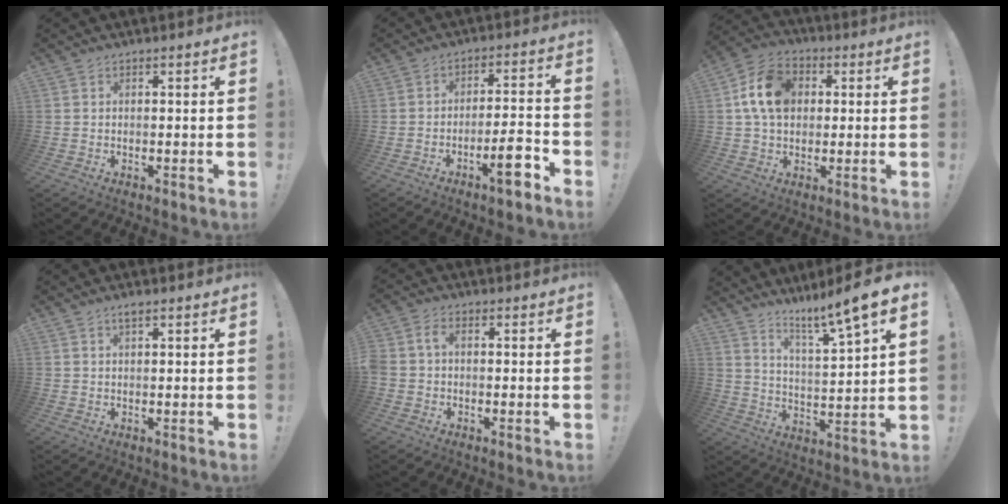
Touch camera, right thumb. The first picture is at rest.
{"total": 9.6, "force": [-5.6, 1.9, 7.6], "torque": [-0.101, 0.026, -0.094]}
{"total": 14.0, "force": [2.8, 10.4, 8.8], "torque": [-0.147, 0.011, 0.060]}
{"total": 1.3, "force": [0.9, 0.1, 0.9], "torque": [-0.020, -0.001, 0.016]}
{"total": 3.3, "force": [-0.2, 2.2, 2.5], "torque": [-0.057, 0.012, -0.006]}
{"total": 9.8, "force": [7.4, -0.6, 6.4], "torque": [-0.110, -0.063, 0.114]}